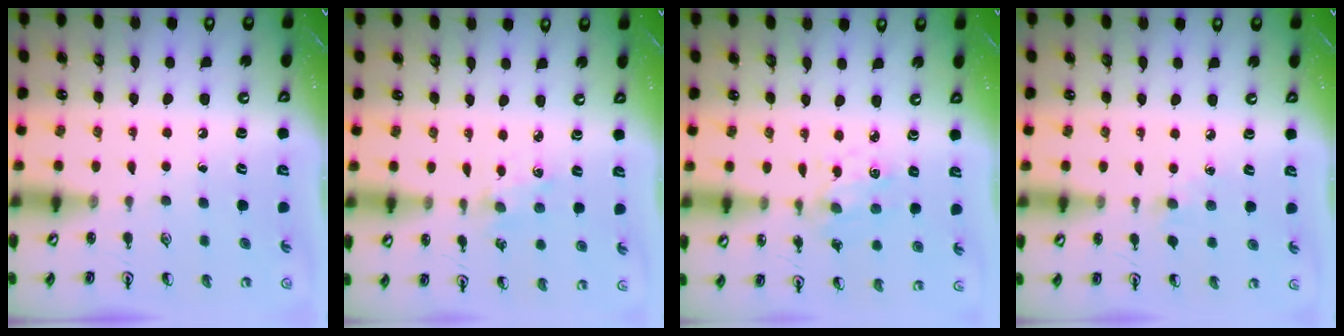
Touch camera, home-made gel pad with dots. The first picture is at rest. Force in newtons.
{"total": 1.8, "press": 1.7, "slide": 0.2}
{"total": 1.3, "press": 1.3, "slide": 0.1}
{"total": 4.2, "press": 4.1, "slide": 0.6}